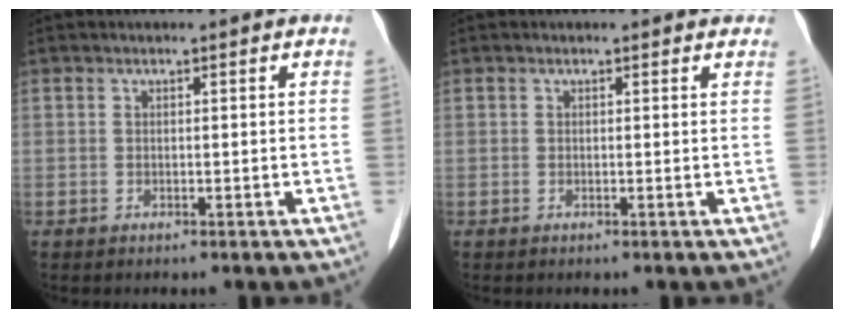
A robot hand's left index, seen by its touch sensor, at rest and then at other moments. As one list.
[{"total": 1.7, "force": [1.5, 0.8, 0.4], "torque": [-0.007, 0.001, 0.001]}]